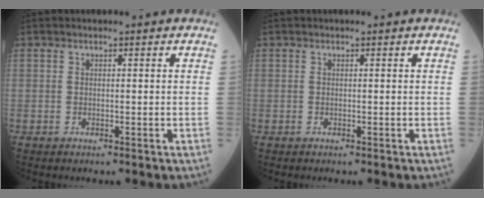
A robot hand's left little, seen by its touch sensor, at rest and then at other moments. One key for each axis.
{"total": 0.0}